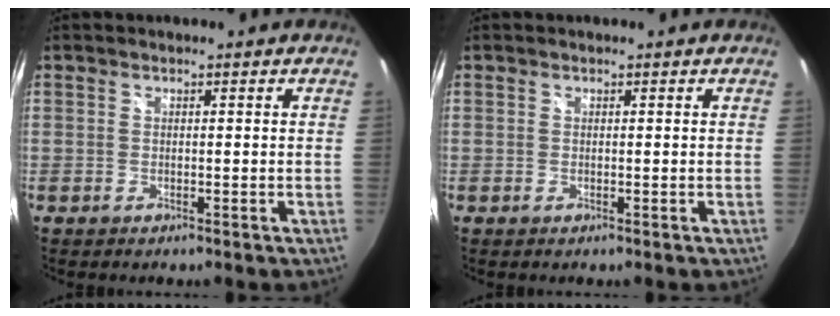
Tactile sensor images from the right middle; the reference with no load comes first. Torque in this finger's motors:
{"motor_torque": [0.00, 0.00, 0.00, 0.00]}